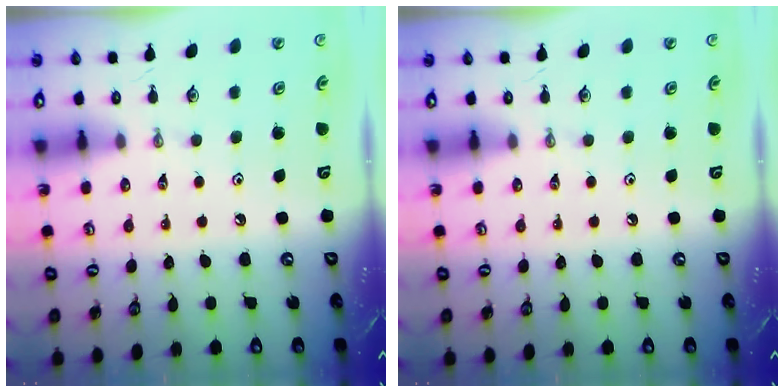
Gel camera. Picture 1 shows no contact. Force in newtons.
{"total": 0.0}